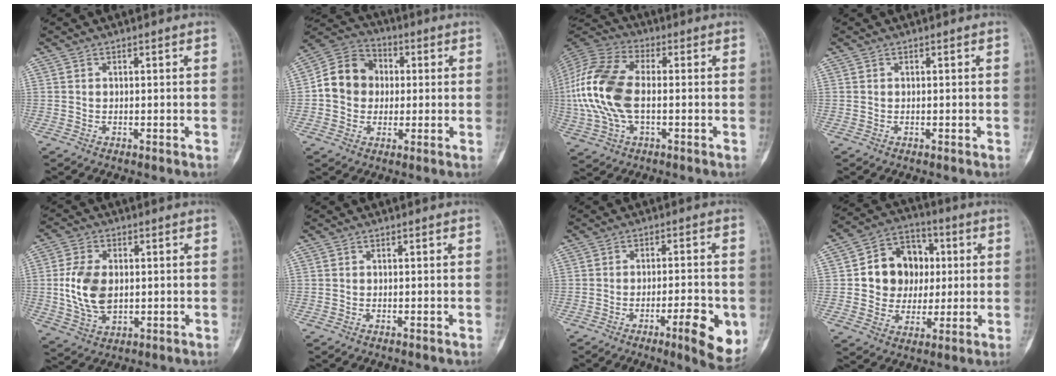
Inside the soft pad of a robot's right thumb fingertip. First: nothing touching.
{"total": 11.3, "force": [0.4, 9.8, 5.6], "torque": [-0.072, 0.026, -0.005]}
{"total": 17.6, "force": [-0.7, 9.8, 14.6], "torque": [-0.324, 0.018, -0.015]}
{"total": 0.0}
{"total": 10.4, "force": [0.3, 6.7, 8.0], "torque": [-0.153, -0.003, 0.012]}
{"total": 0.0}
{"total": 10.1, "force": [-3.5, 2.4, 9.2], "torque": [-0.116, 0.004, -0.045]}
{"total": 13.7, "force": [1.4, 11.8, 6.8], "torque": [-0.054, 0.017, 0.024]}